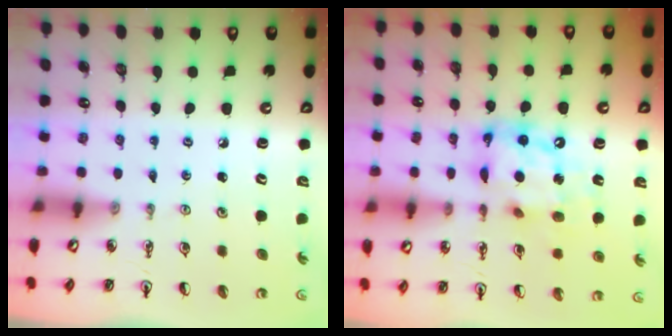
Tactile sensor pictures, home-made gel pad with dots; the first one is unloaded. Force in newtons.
{"total": 14.1, "press": 14.1, "slide": 1.2}